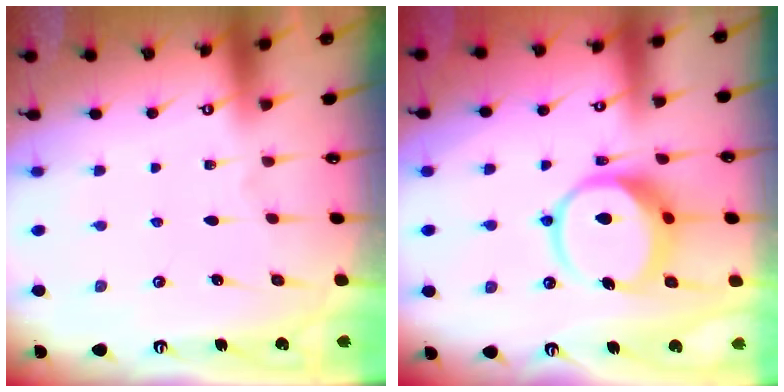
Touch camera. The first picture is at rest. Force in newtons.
{"total": 11.7, "press": 11.6, "slide": 1.2}